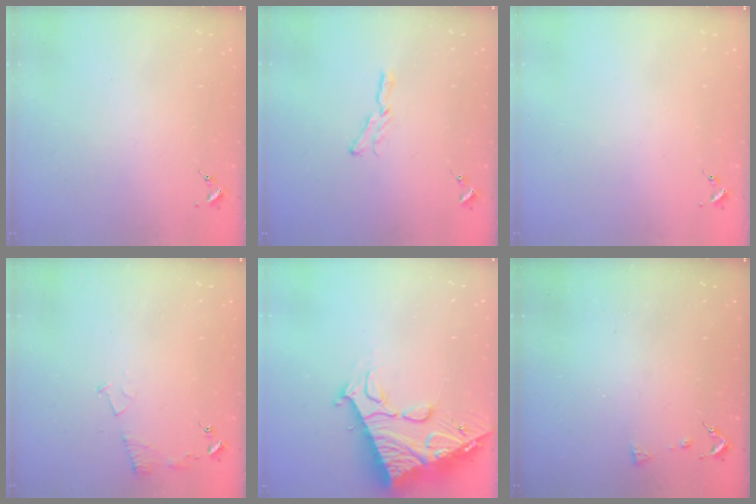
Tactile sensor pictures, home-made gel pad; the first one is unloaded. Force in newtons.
{"total": 5.6, "press": 5.6, "slide": 0.5}
{"total": 0.0}
{"total": 6.1, "press": 6.1, "slide": 0.7}
{"total": 23.0, "press": 22.9, "slide": 2.5}
{"total": 5.4, "press": 5.4, "slide": 0.8}